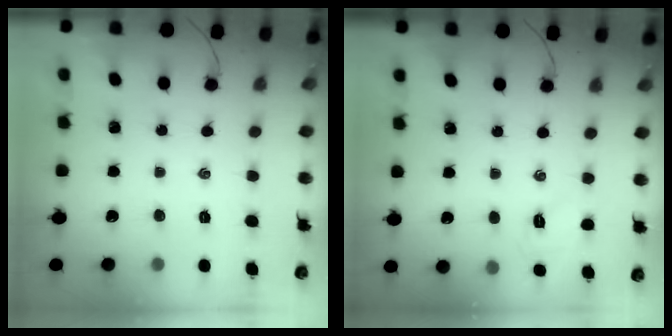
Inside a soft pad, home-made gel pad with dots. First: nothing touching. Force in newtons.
{"total": 3.6, "press": 3.5, "slide": 1.0}